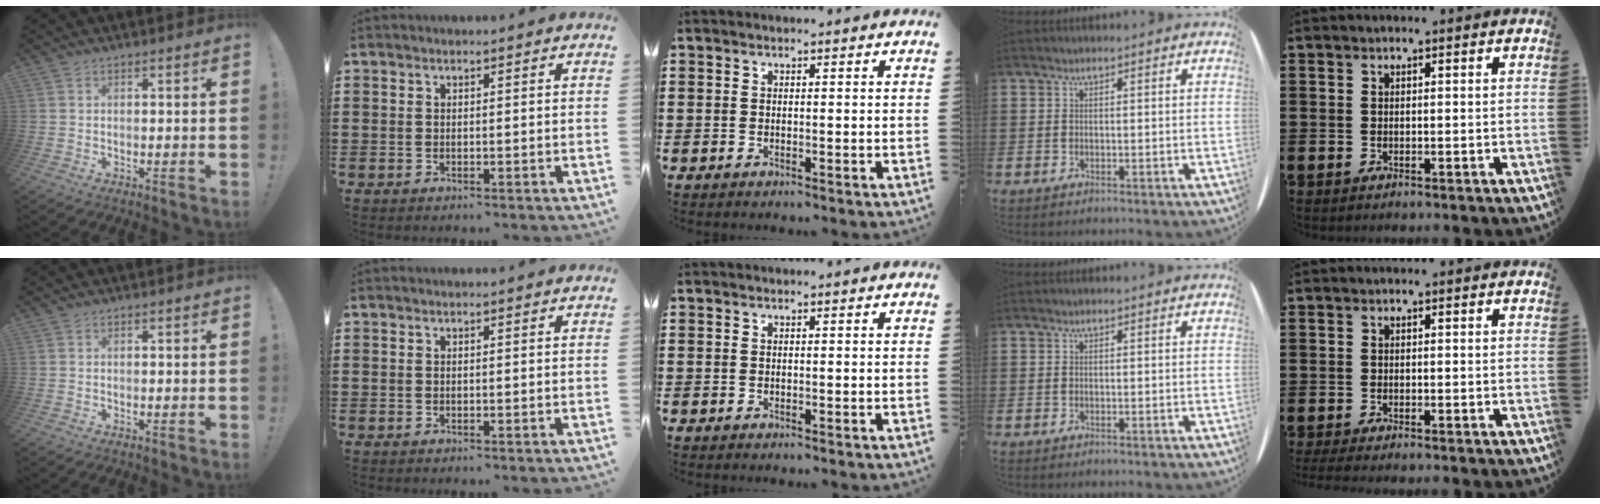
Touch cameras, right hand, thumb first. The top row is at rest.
{"little": {"total": 0.9, "force": [-0.7, 0.0, 0.7], "torque": [-0.010, -0.003, -0.013]}}